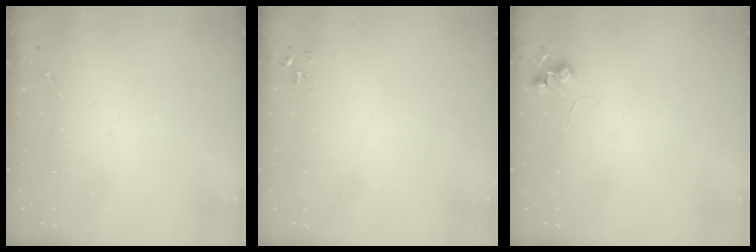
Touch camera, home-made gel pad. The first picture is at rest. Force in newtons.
{"total": 3.6, "press": 3.5, "slide": 0.5}
{"total": 6.0, "press": 5.9, "slide": 0.7}